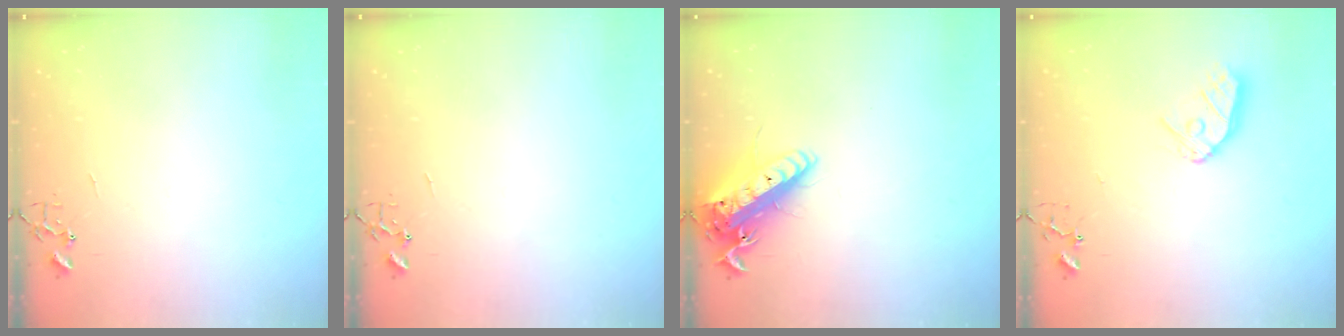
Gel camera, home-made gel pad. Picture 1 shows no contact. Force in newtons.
{"total": 0.0}
{"total": 16.4, "press": 16.0, "slide": 3.4}
{"total": 10.7, "press": 10.6, "slide": 1.2}